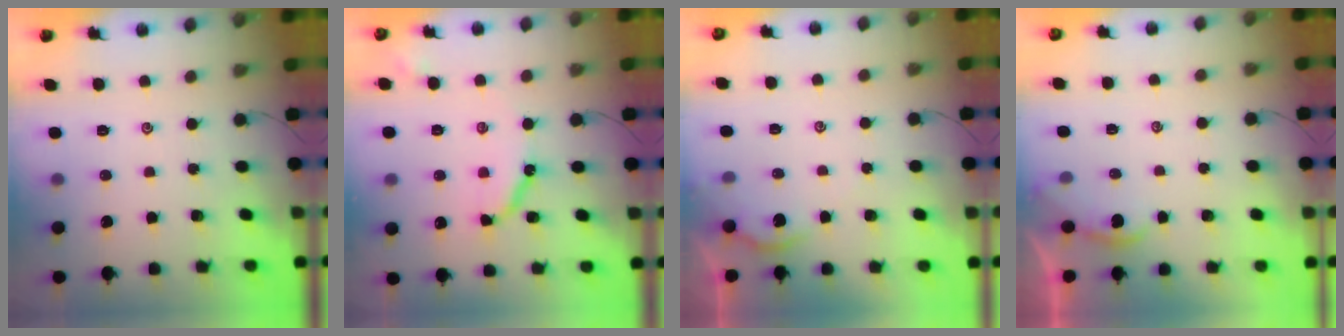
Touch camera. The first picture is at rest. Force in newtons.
{"total": 9.2, "press": 9.1, "slide": 0.9}
{"total": 2.3, "press": 2.2, "slide": 0.4}
{"total": 1.2, "press": 1.2, "slide": 0.1}